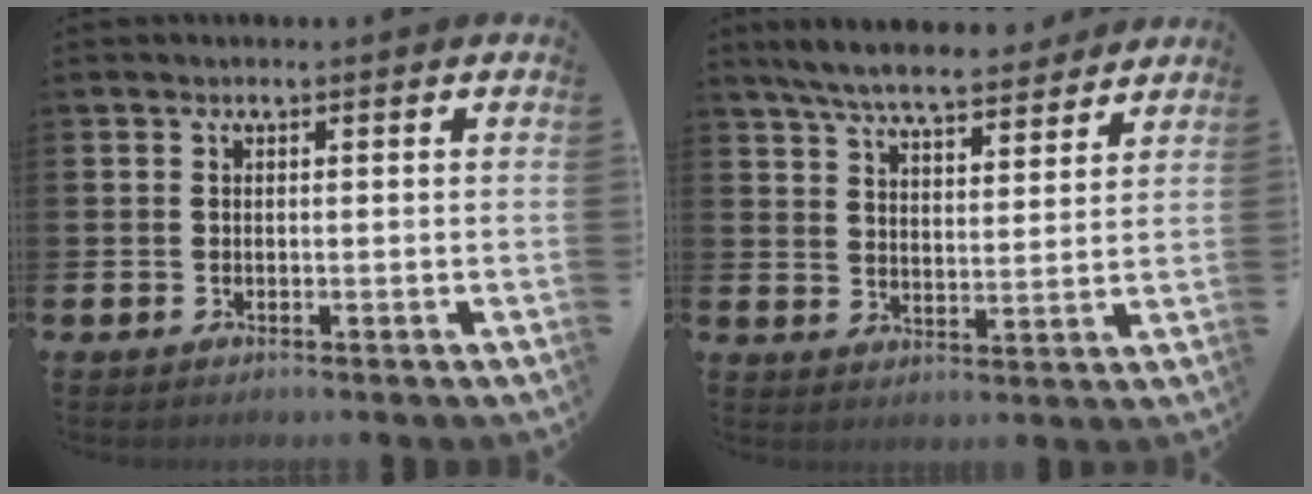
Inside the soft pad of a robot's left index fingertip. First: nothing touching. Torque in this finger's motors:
{"motor_torque": [1.08, -1.06, 0.37, 0.16]}